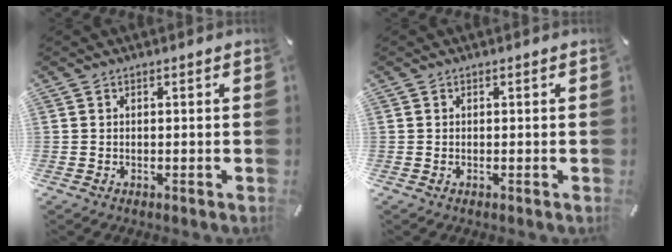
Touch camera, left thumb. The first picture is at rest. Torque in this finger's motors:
{"motor_torque": [0.20, 0.13, -0.02, -0.07, 0.00]}